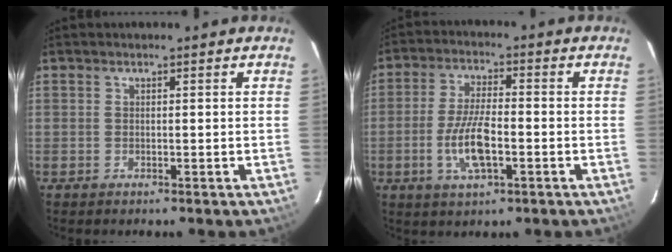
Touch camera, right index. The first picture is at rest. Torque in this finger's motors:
{"motor_torque": [1.73, -0.31, 0.80, 0.10]}